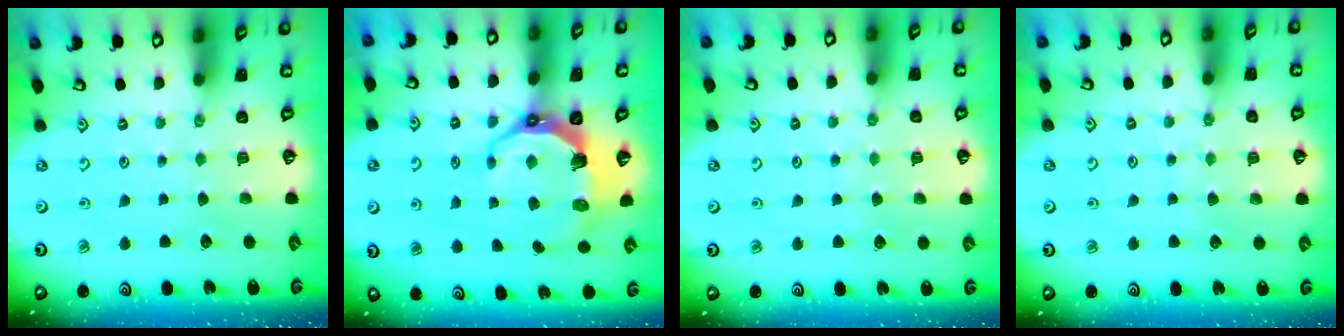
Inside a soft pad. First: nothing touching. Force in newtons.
{"total": 8.9, "press": 7.4, "slide": 4.8}
{"total": 2.6, "press": 2.6, "slide": 0.3}
{"total": 4.6, "press": 4.5, "slide": 0.6}